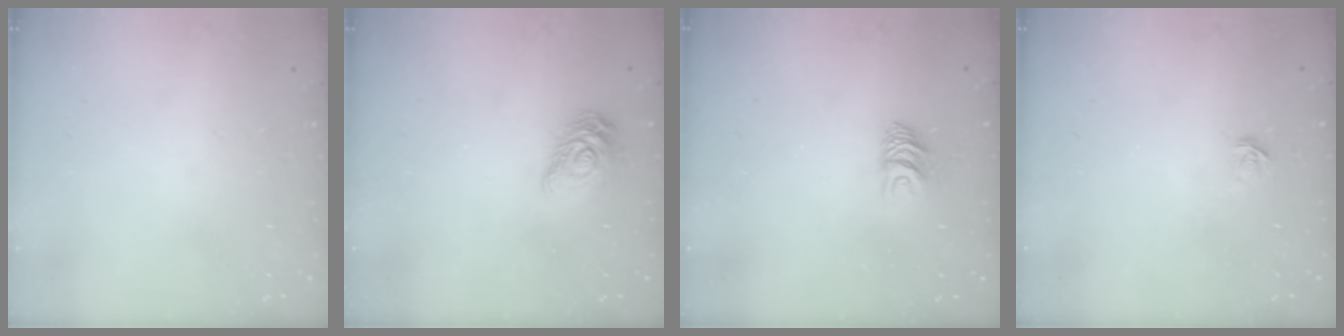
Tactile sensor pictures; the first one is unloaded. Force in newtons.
{"total": 11.1, "press": 11.1, "slide": 0.5}
{"total": 7.0, "press": 7.0, "slide": 0.6}
{"total": 2.1, "press": 2.1, "slide": 0.2}